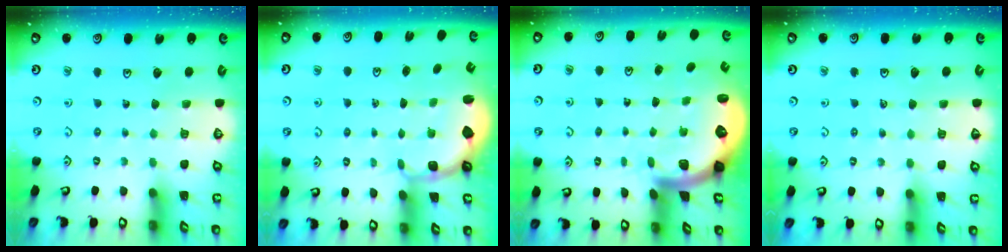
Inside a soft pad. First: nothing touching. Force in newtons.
{"total": 2.5, "press": 1.3, "slide": 2.1}
{"total": 2.7, "press": 2.5, "slide": 0.9}
{"total": 3.5, "press": 3.4, "slide": 0.8}